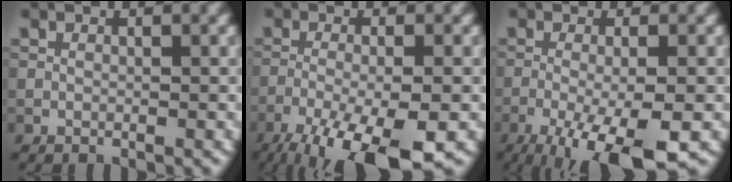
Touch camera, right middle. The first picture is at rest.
{"total": 9.8, "force": [-6.2, 2.7, 7.1], "torque": [-0.126, -0.035, -0.101]}
{"total": 8.4, "force": [-4.1, 2.0, 7.0], "torque": [-0.111, -0.007, -0.067]}